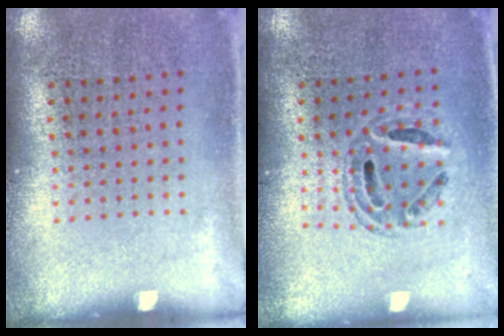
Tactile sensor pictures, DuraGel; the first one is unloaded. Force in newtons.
{"total": 0.8, "press": 0.8, "slide": 0.1}